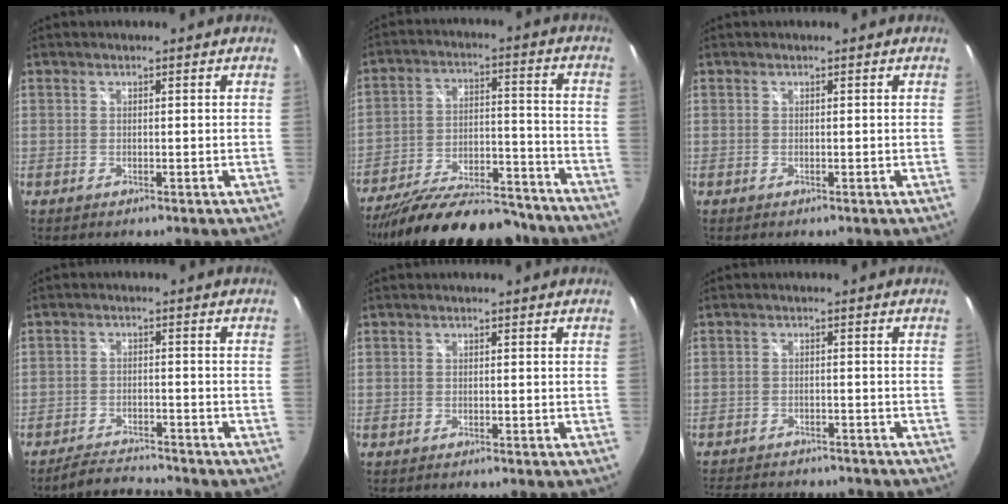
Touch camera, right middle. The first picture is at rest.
{"total": 25.0, "force": [-21.1, 7.2, 11.3], "torque": [-0.207, -0.017, -0.297]}
{"total": 0.0}
{"total": 6.1, "force": [-6.0, 0.6, 1.1], "torque": [-0.045, 0.002, -0.099]}
{"total": 0.5, "force": [-0.5, 0.0, 0.2], "torque": [-0.003, -0.002, -0.010]}
{"total": 13.1, "force": [-11.4, 4.2, 5.0], "torque": [-0.112, -0.013, -0.164]}